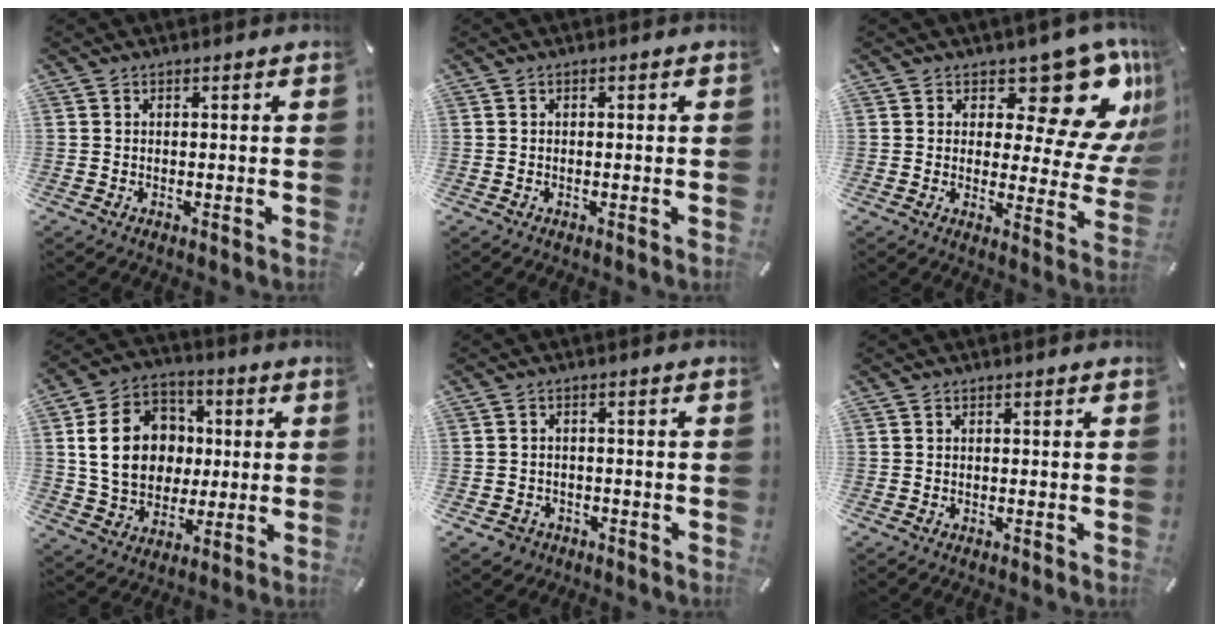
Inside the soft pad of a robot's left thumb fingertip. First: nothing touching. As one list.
[{"total": 0.0}, {"total": 17.9, "force": [10.3, 8.7, 11.7], "torque": [-0.132, -0.087, 0.169]}, {"total": 17.0, "force": [1.4, 14.1, 9.2], "torque": [-0.171, 0.011, 0.027]}, {"total": 3.0, "force": [-1.8, 2.4, 0.7], "torque": [-0.012, 0.009, -0.037]}, {"total": 0.0}]